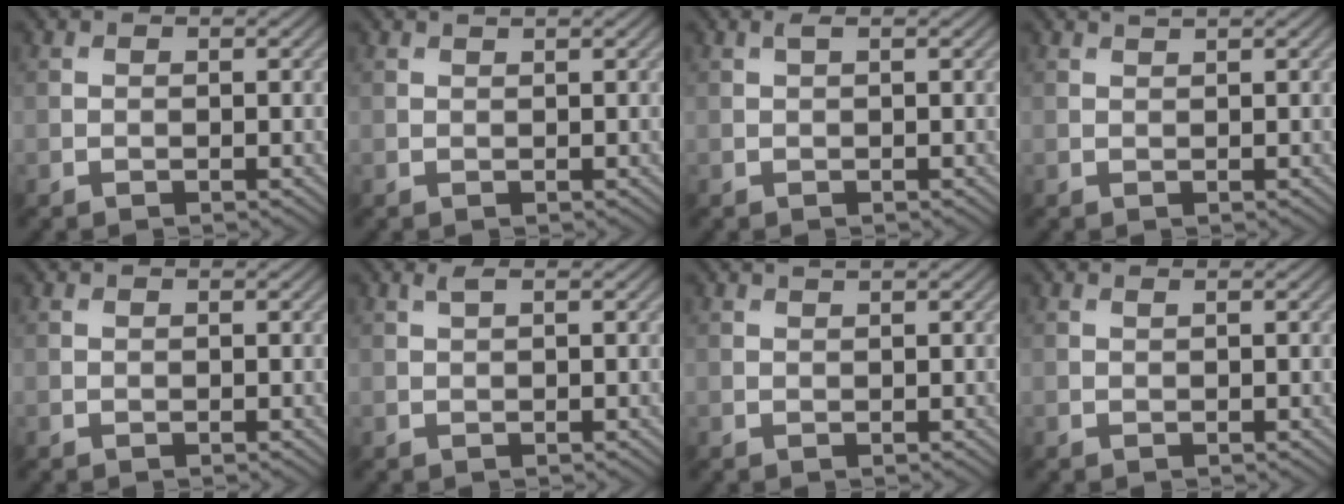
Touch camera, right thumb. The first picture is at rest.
{"total": 0.5, "force": [0.4, 0.0, 0.2], "torque": [-0.005, 0.002, 0.009]}
{"total": 0.5, "force": [0.2, 0.0, 0.5], "torque": [-0.015, 0.006, 0.004]}
{"total": 0.8, "force": [0.7, 0.0, 0.4], "torque": [-0.010, 0.002, 0.011]}
{"total": 0.0}
{"total": 0.8, "force": [0.4, 0.1, 0.7], "torque": [-0.018, 0.005, 0.008]}
{"total": 0.8, "force": [0.7, 0.0, 0.5], "torque": [-0.011, 0.003, 0.010]}
{"total": 0.0}